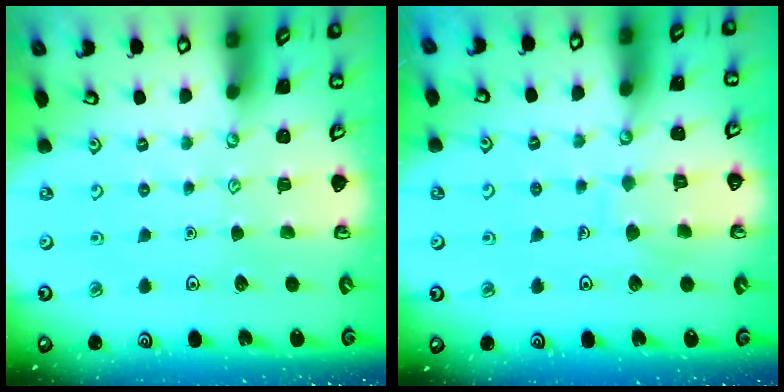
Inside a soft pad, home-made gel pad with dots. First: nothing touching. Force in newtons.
{"total": 7.0, "press": 7.0, "slide": 0.7}